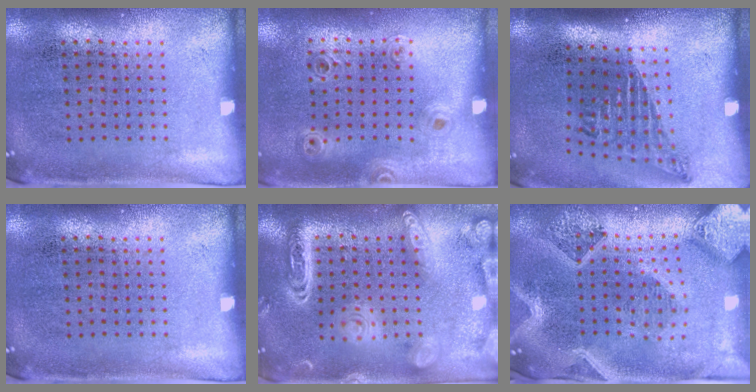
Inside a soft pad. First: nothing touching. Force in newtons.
{"total": 0.9, "press": 0.9, "slide": 0.3}
{"total": 1.7, "press": 1.1, "slide": 1.3}
{"total": 0.0}
{"total": 3.8, "press": 3.8, "slide": 0.3}
{"total": 3.9, "press": 3.1, "slide": 2.5}